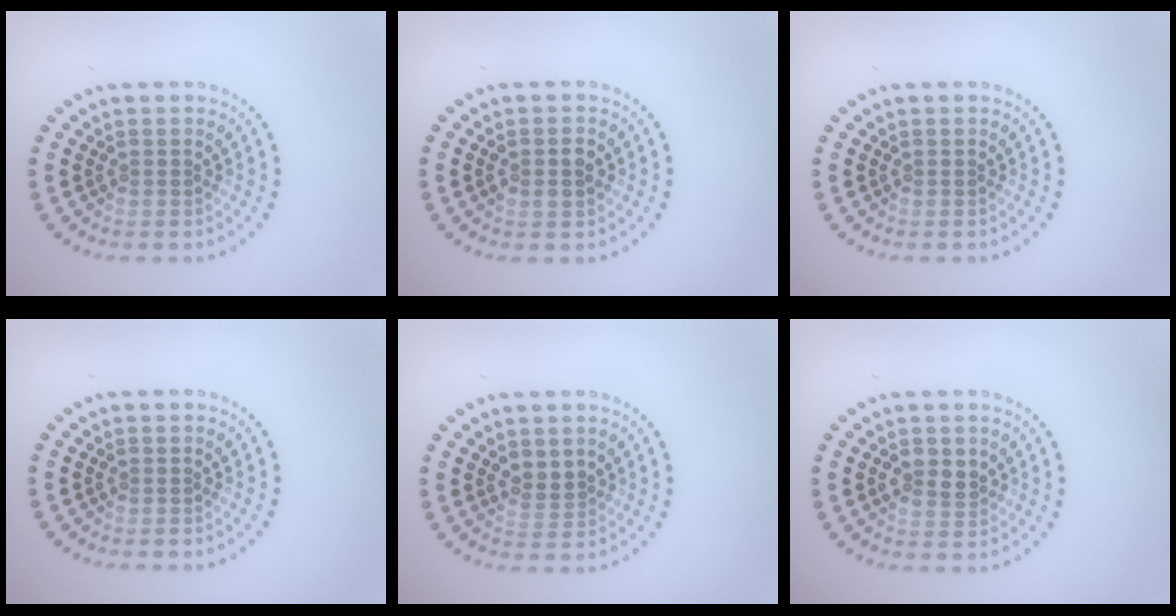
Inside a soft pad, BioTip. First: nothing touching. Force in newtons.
{"total": 1.8, "press": 1.8, "slide": 0.2}
{"total": 0.0}
{"total": 0.0}
{"total": 1.8, "press": 1.6, "slide": 0.7}
{"total": 2.1, "press": 2.1, "slide": 0.5}